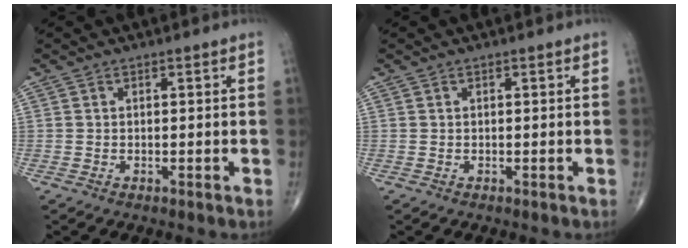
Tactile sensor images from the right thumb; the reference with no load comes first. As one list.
[{"total": 0.0}]